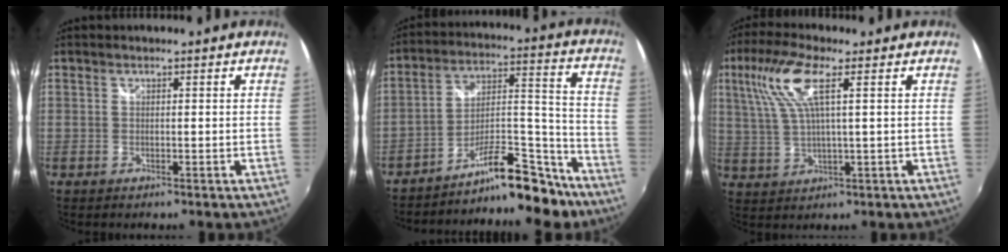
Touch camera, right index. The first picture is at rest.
{"total": 14.6, "force": [-12.1, 4.3, 6.9], "torque": [-0.103, 0.052, -0.181]}
{"total": 9.6, "force": [3.8, 1.7, 8.7], "torque": [-0.180, 0.013, 0.080]}